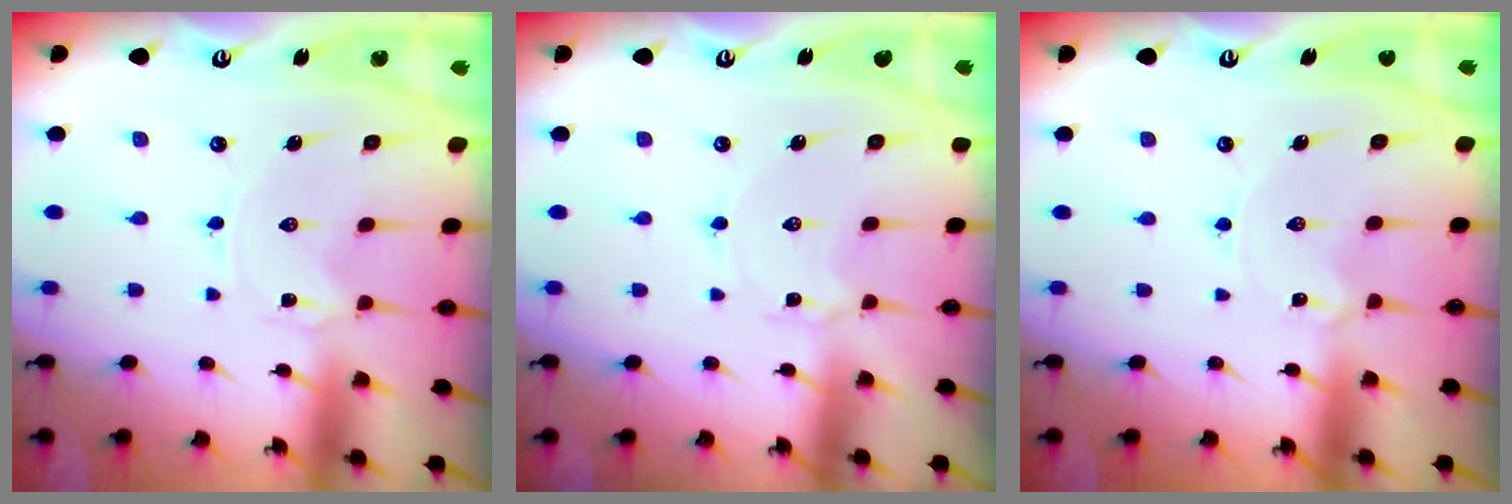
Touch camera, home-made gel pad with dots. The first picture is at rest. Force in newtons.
{"total": 2.8, "press": 2.8, "slide": 0.3}
{"total": 0.7, "press": 0.7, "slide": 0.0}